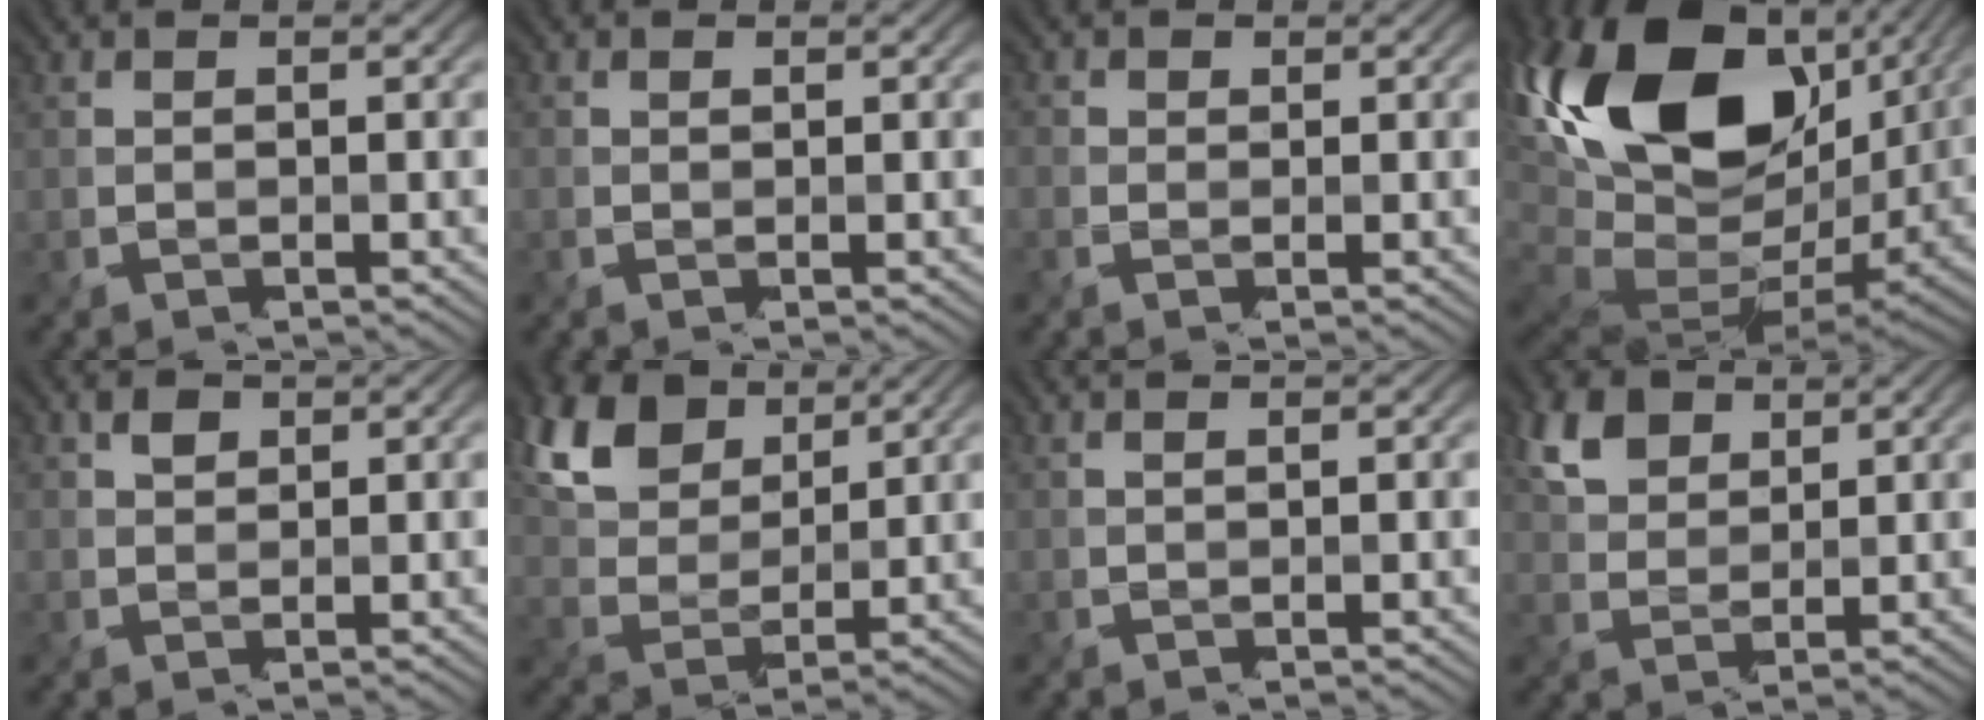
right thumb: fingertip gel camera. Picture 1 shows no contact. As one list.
[{"total": 0.0}, {"total": 1.2, "force": [0.1, 1.2, 0.4], "torque": [-0.011, 0.001, -0.003]}, {"total": 21.0, "force": [5.2, 12.0, 16.5], "torque": [-0.373, -0.001, 0.113]}, {"total": 1.4, "force": [0.6, 0.7, 1.0], "torque": [-0.018, 0.003, 0.013]}, {"total": 11.0, "force": [5.6, 6.5, 7.0], "torque": [-0.174, 0.023, 0.102]}, {"total": 1.0, "force": [0.6, -0.2, 0.8], "torque": [-0.019, 0.006, 0.020]}, {"total": 5.4, "force": [2.5, 3.4, 3.2], "torque": [-0.086, 0.007, 0.049]}]